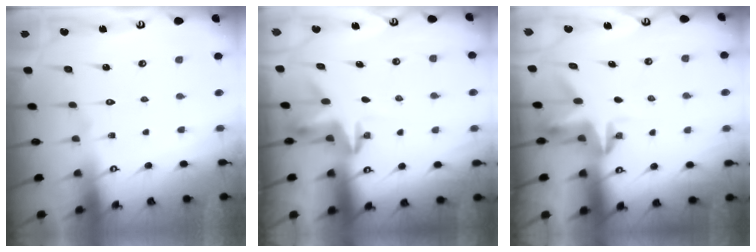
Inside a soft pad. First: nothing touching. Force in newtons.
{"total": 3.8, "press": 3.8, "slide": 0.2}
{"total": 3.4, "press": 3.4, "slide": 0.2}